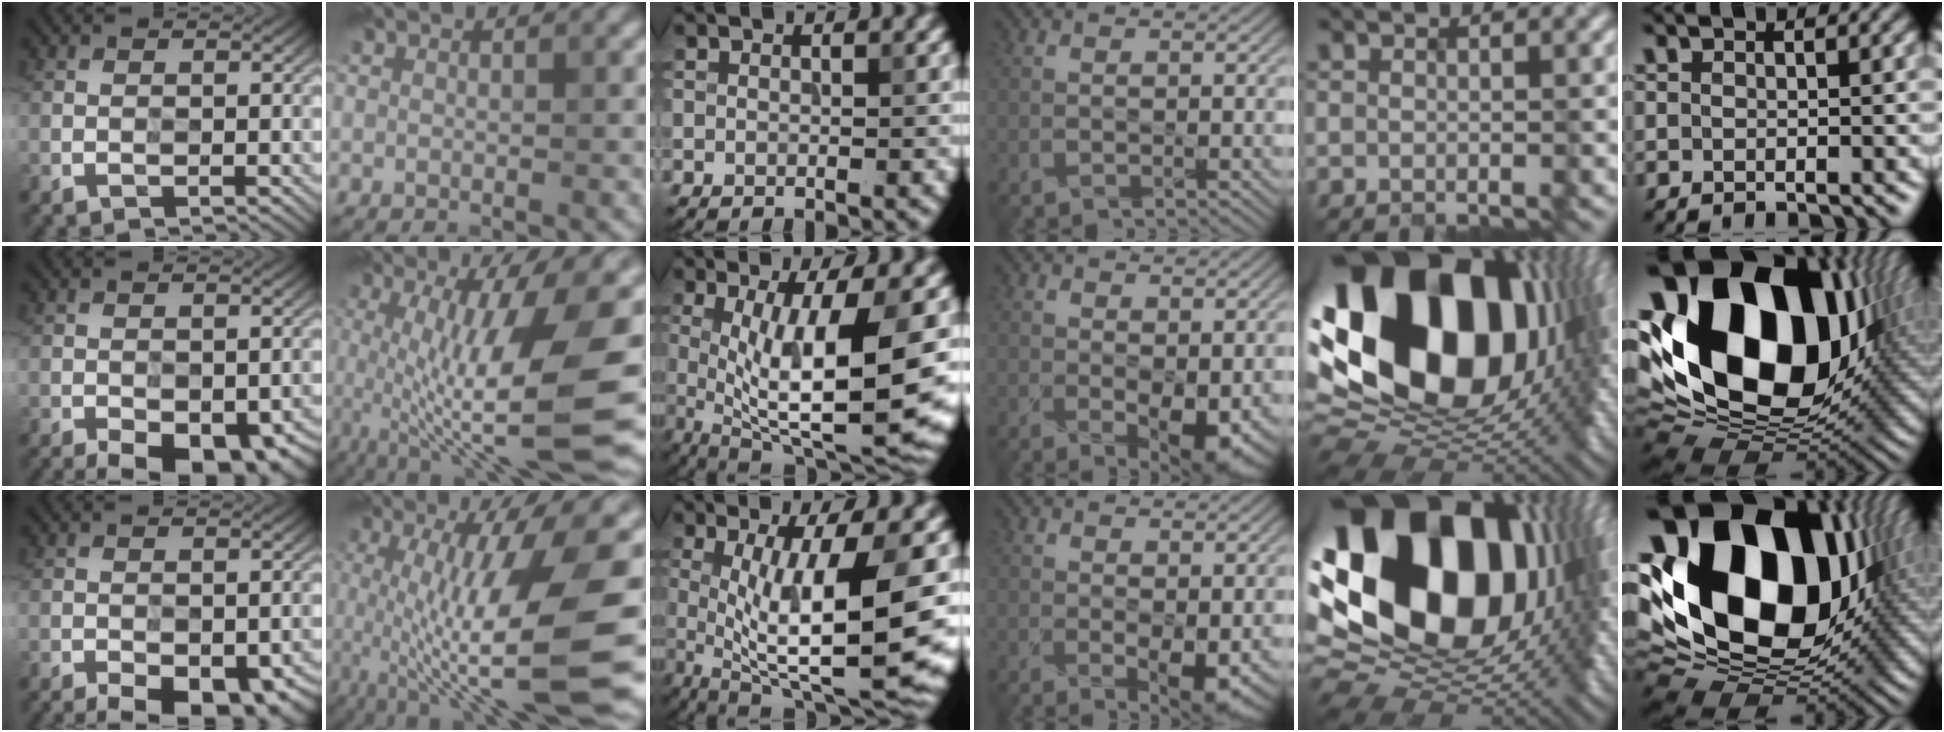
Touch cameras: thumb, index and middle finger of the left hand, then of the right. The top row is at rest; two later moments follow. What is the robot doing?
{"motion": "extract", "object": "power strip"}